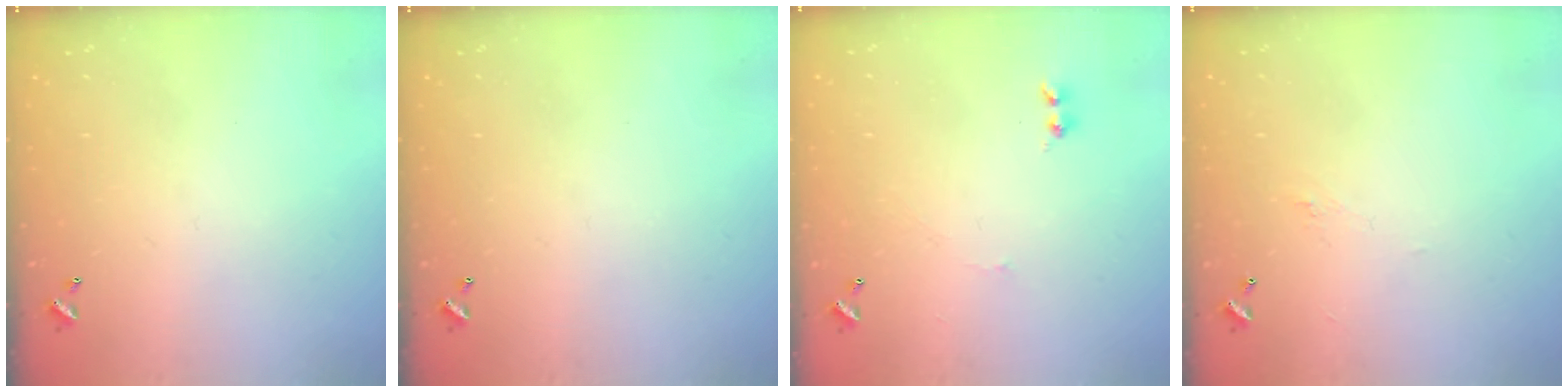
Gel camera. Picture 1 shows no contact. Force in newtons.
{"total": 0.0}
{"total": 1.5, "press": 1.4, "slide": 0.6}
{"total": 1.6, "press": 1.5, "slide": 0.5}